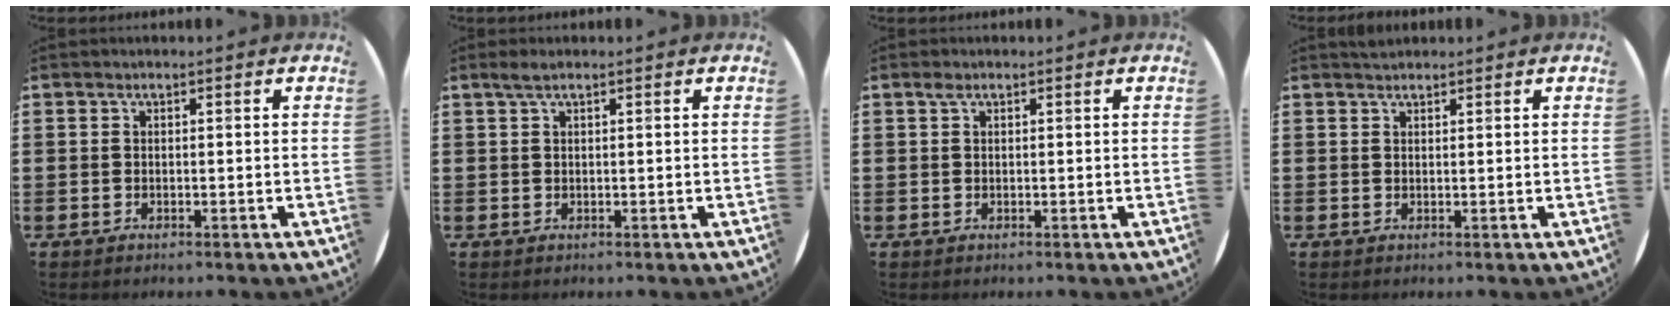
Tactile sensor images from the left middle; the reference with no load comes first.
{"total": 1.3, "force": [0.8, 0.1, 1.0], "torque": [-0.020, 0.002, 0.013]}
{"total": 0.7, "force": [0.4, 0.4, 0.4], "torque": [-0.001, 0.000, 0.006]}
{"total": 1.0, "force": [1.0, 0.2, 0.1], "torque": [-0.003, 0.001, 0.018]}